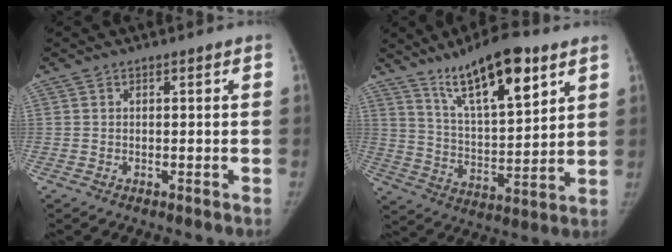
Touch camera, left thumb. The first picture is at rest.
{"total": 17.3, "force": [10.5, 5.6, 12.6], "torque": [-0.181, -0.050, 0.186]}